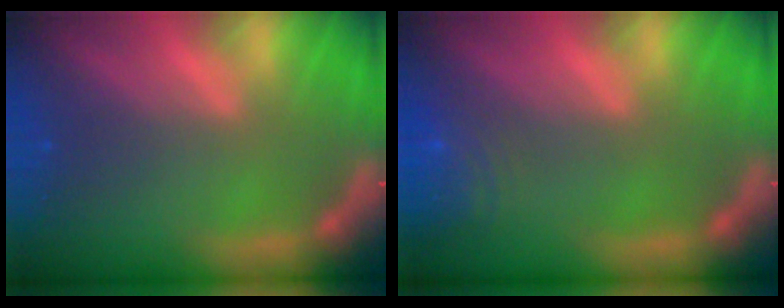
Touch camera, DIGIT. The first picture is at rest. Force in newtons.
{"total": 5.6}